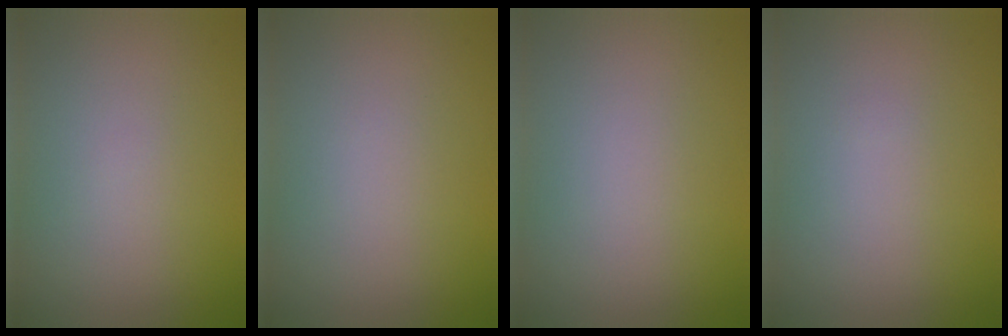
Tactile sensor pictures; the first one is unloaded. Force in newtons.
{"total": 0.0}
{"total": 0.0}
{"total": 0.0}